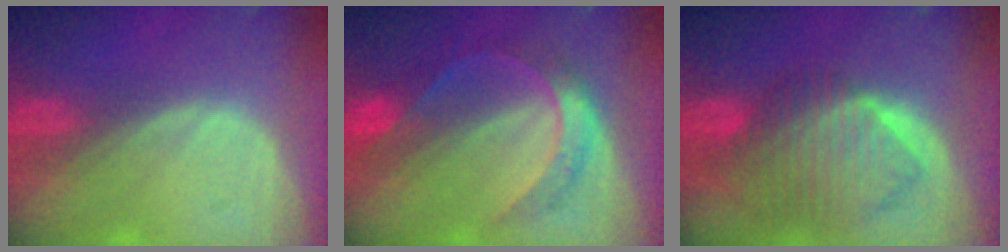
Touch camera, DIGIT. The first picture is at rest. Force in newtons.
{"total": 6.7, "press": 6.6, "slide": 0.4}
{"total": 10.3, "press": 9.0, "slide": 5.1}